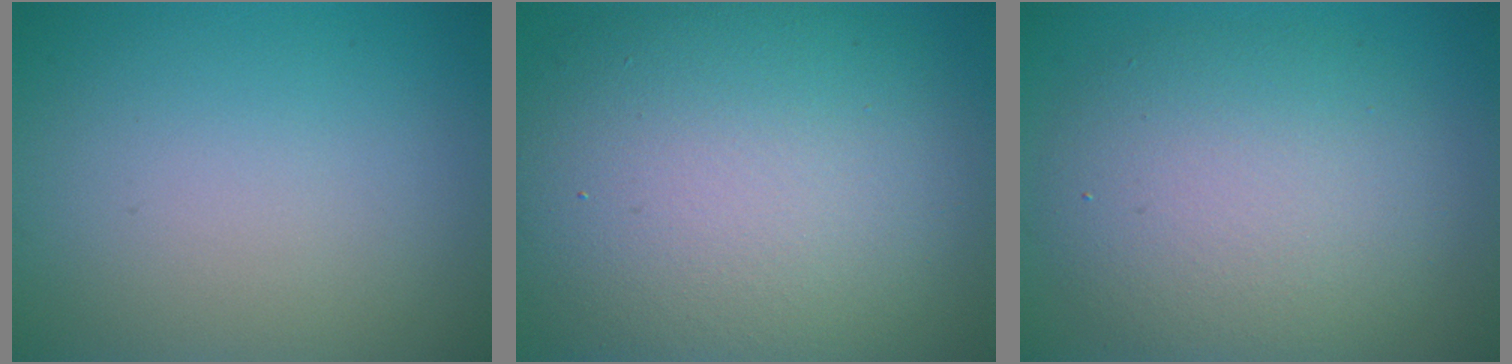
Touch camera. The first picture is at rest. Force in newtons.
{"total": 13.5, "press": 13.5, "slide": 1.3}
{"total": 7.3, "press": 7.2, "slide": 0.8}